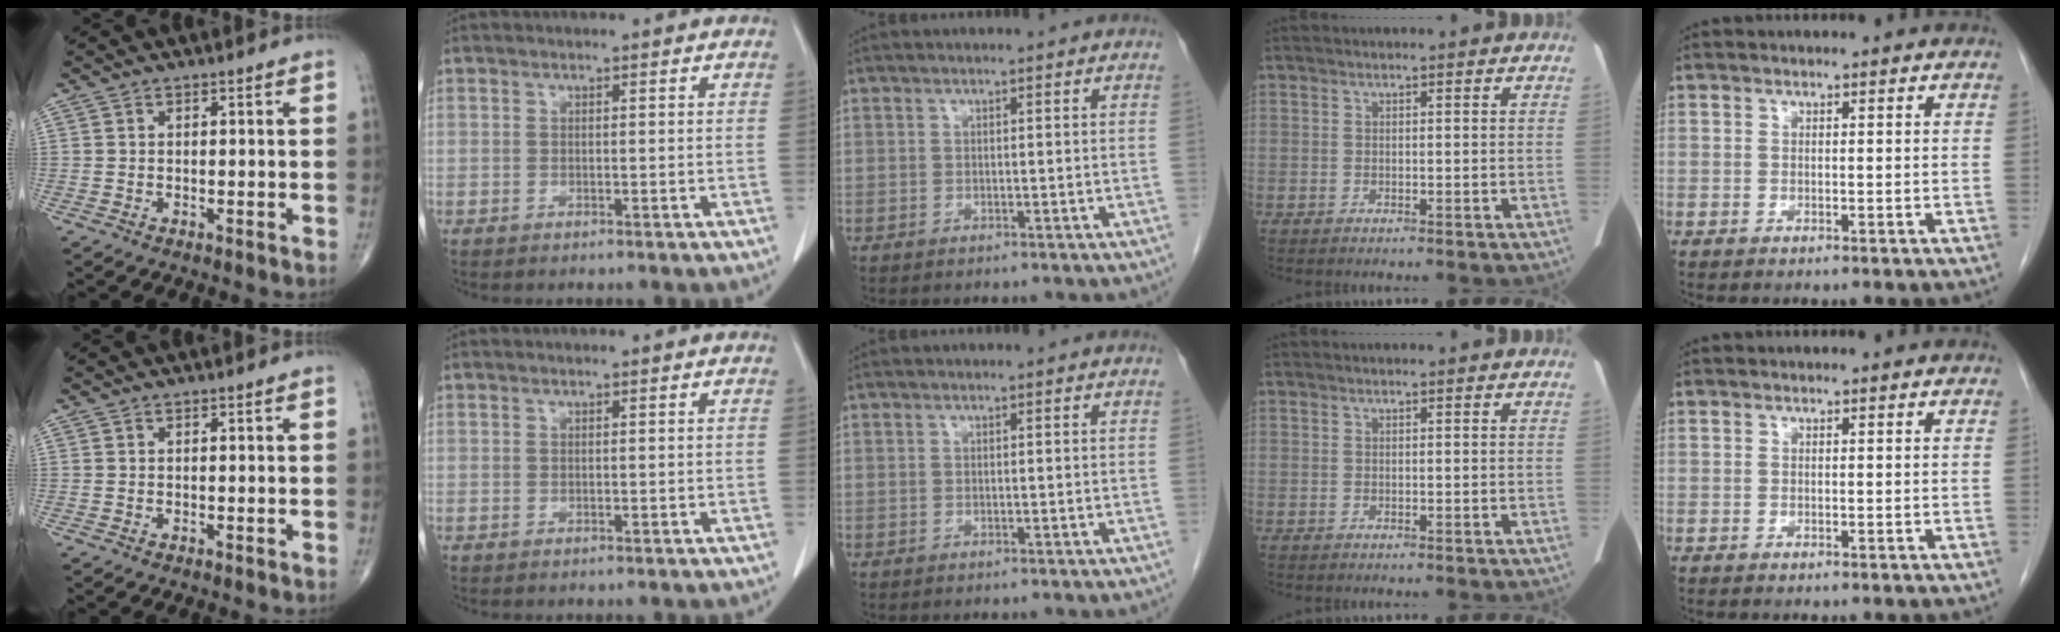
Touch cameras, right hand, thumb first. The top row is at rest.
{}